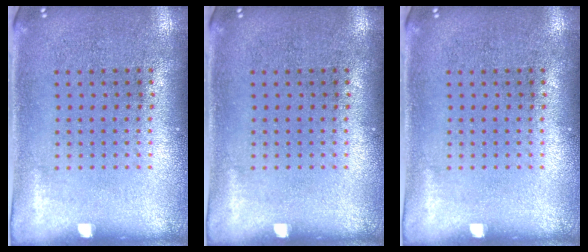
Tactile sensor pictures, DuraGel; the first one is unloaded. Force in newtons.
{"total": 0.0}
{"total": 0.0}